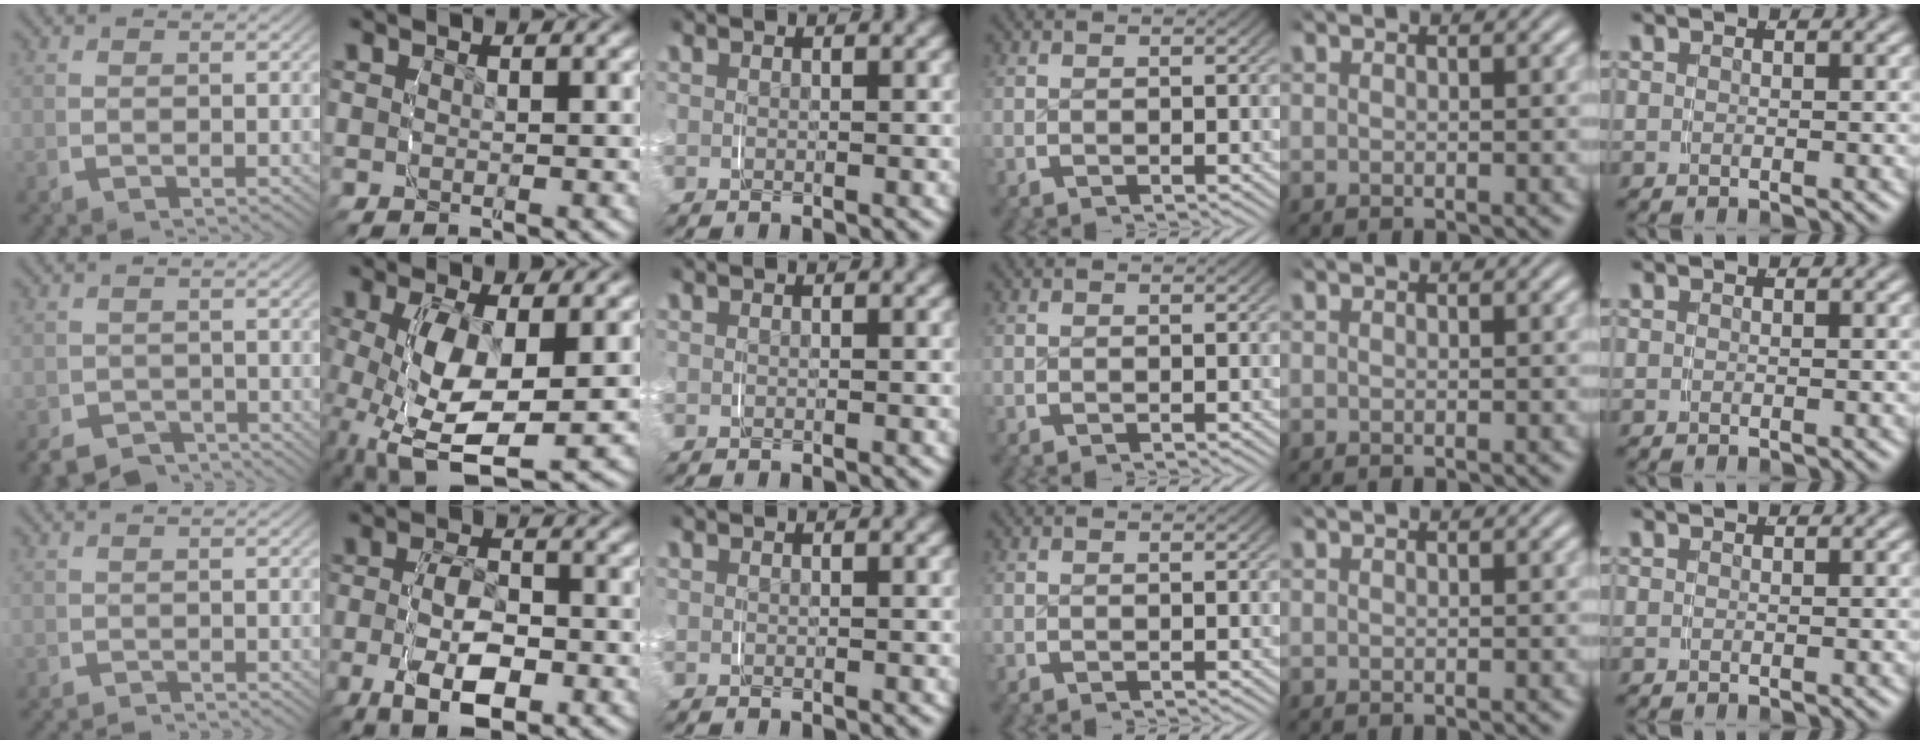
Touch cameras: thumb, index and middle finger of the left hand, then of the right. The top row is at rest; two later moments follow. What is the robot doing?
{"motion": "grasp_and_lifting", "object": "key"}